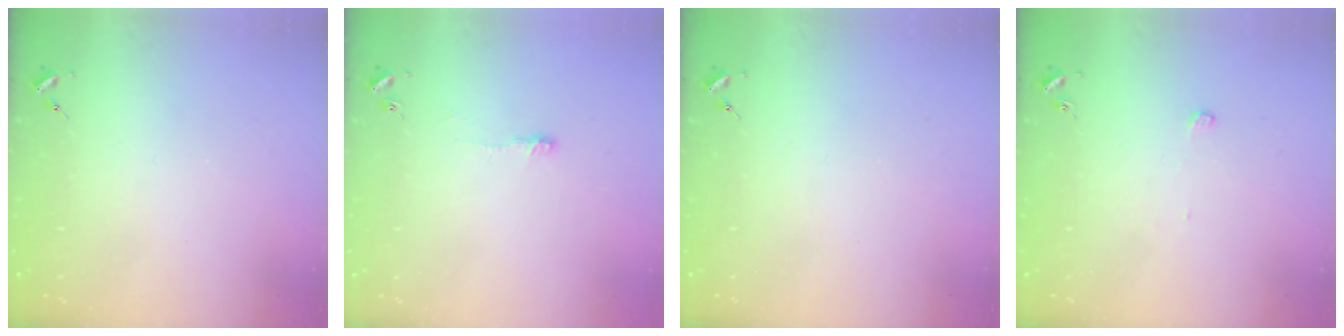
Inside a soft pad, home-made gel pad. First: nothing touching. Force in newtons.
{"total": 3.8, "press": 3.8, "slide": 0.2}
{"total": 0.0}
{"total": 2.4, "press": 2.4, "slide": 0.0}